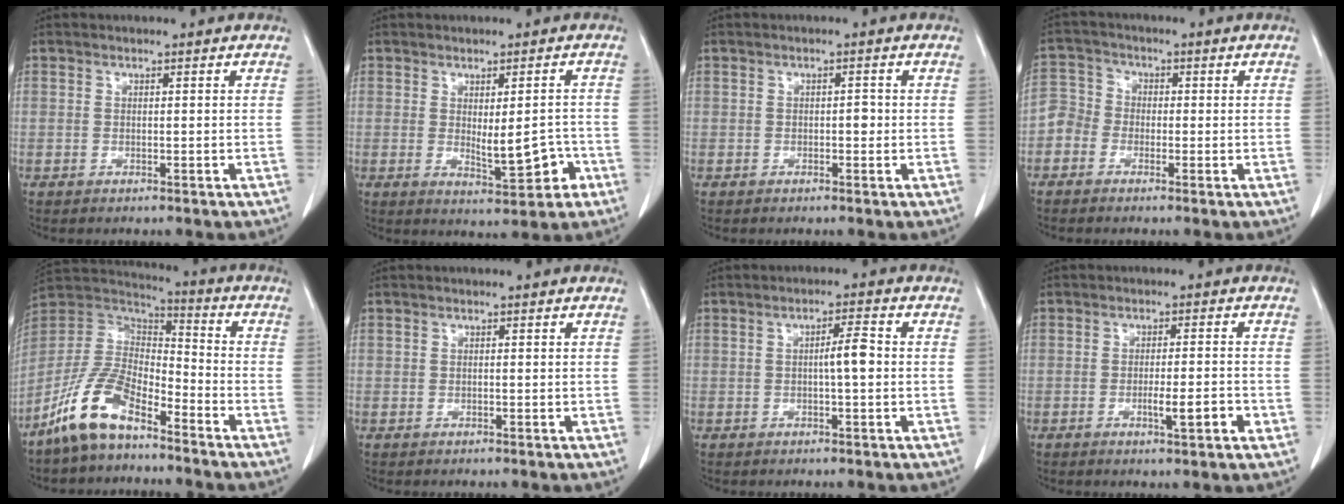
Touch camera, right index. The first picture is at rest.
{"total": 6.0, "force": [-1.3, 1.9, 5.5], "torque": [-0.072, -0.005, -0.009]}
{"total": 1.2, "force": [-0.2, 0.6, 1.0], "torque": [-0.010, 0.004, -0.004]}
{"total": 4.1, "force": [-1.6, 3.7, 0.5], "torque": [0.003, 0.015, -0.046]}
{"total": 12.3, "force": [-8.5, 4.5, 7.7], "torque": [-0.174, 0.013, -0.172]}
{"total": 0.0}
{"total": 3.5, "force": [-0.1, 0.3, 3.5], "torque": [-0.058, 0.004, -0.005]}
{"total": 4.5, "force": [-1.6, 0.4, 4.2], "torque": [-0.063, -0.002, -0.022]}